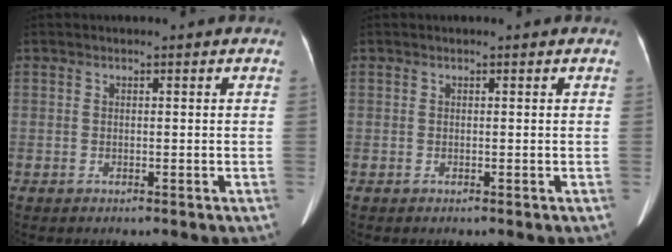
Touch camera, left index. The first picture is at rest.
{"total": 0.0}